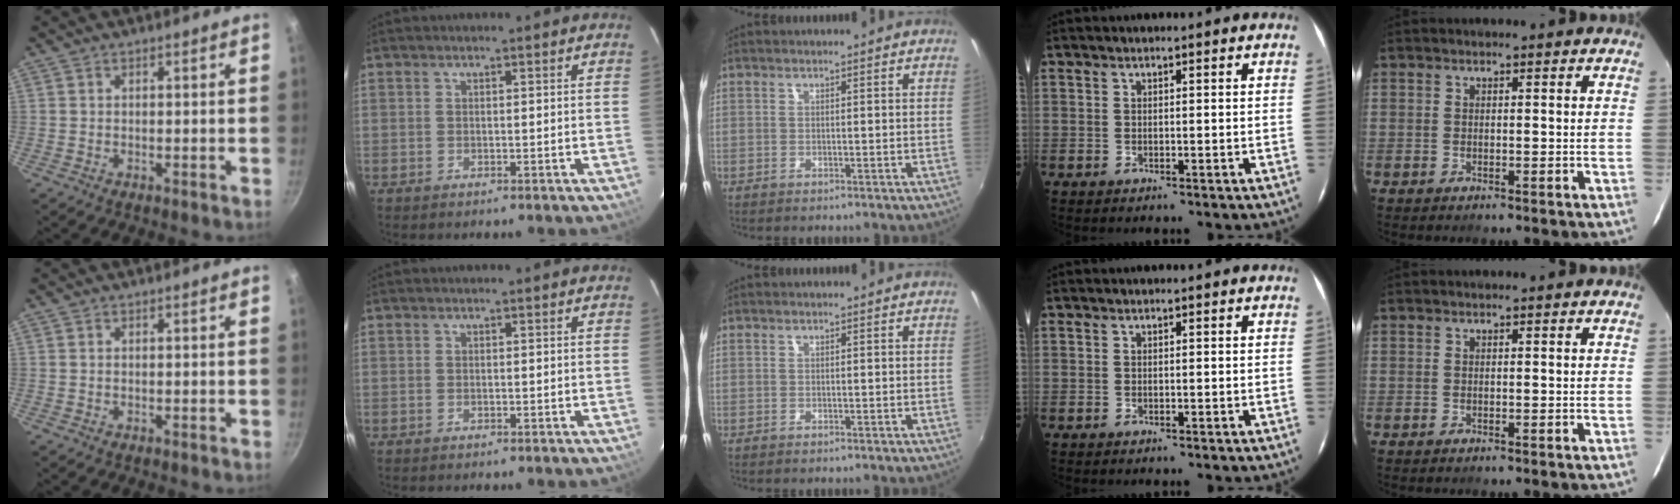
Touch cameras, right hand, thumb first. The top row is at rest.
{}